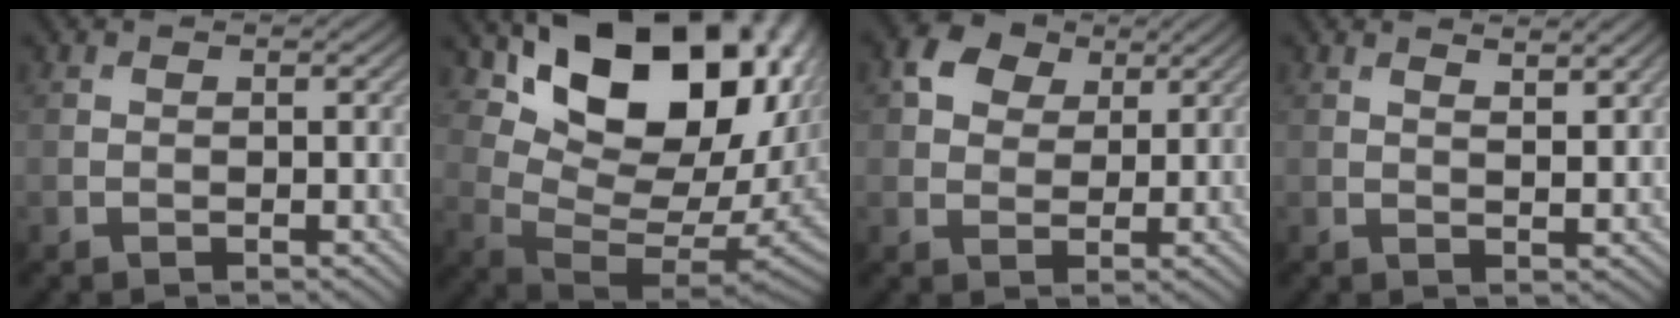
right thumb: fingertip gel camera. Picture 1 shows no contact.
{"total": 19.8, "force": [8.4, 11.1, 14.1], "torque": [-0.220, 0.017, 0.155]}
{"total": 5.7, "force": [3.0, 4.1, 2.6], "torque": [-0.065, 0.004, 0.052]}
{"total": 3.2, "force": [2.3, 0.2, 2.2], "torque": [-0.035, -0.002, 0.042]}